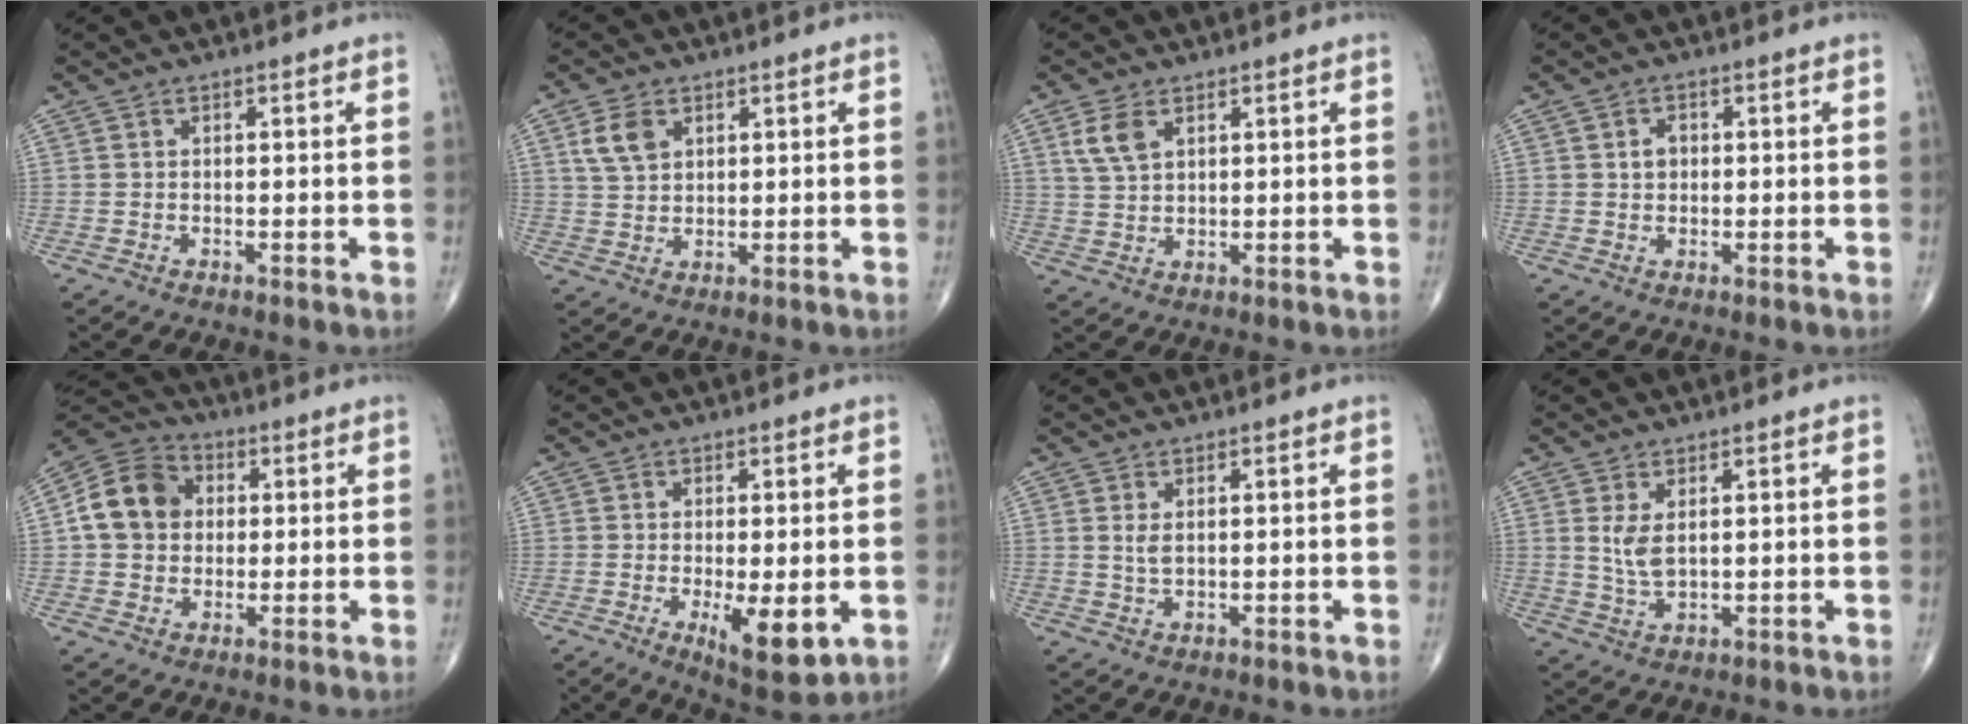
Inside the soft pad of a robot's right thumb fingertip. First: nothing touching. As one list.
[{"total": 5.4, "force": [2.4, 3.6, 3.3], "torque": [-0.056, -0.004, 0.050]}, {"total": 5.0, "force": [2.4, 2.7, 3.4], "torque": [-0.067, -0.002, 0.055]}, {"total": 2.3, "force": [0.3, 1.9, 1.4], "torque": [-0.014, 0.003, 0.006]}, {"total": 11.5, "force": [1.4, 9.5, 6.3], "torque": [-0.098, 0.017, 0.014]}, {"total": 8.4, "force": [-2.0, 2.8, 7.6], "torque": [-0.110, -0.023, -0.025]}, {"total": 2.0, "force": [0.6, 0.9, 1.6], "torque": [-0.032, -0.003, 0.016]}, {"total": 4.1, "force": [1.2, 1.9, 3.4], "torque": [-0.068, -0.011, 0.032]}]